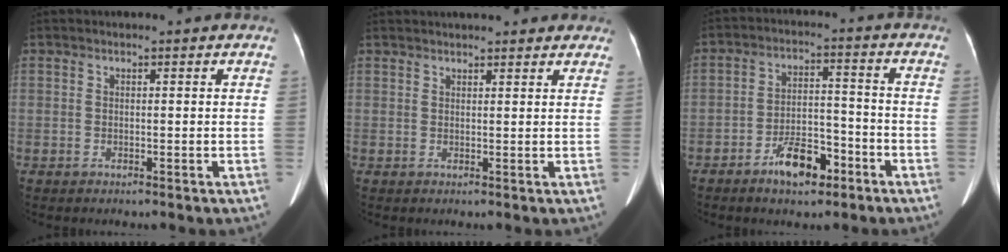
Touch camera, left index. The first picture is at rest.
{"total": 9.5, "force": [8.4, 2.4, 3.8], "torque": [-0.040, 0.032, 0.102]}
{"total": 7.6, "force": [-4.8, 3.1, 5.1], "torque": [-0.095, 0.012, -0.076]}